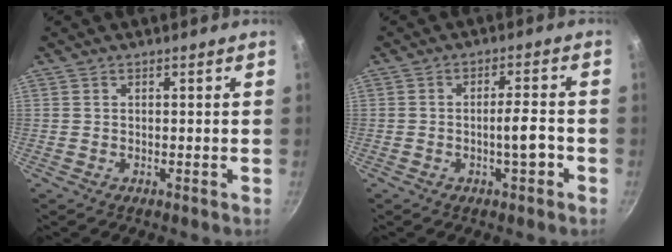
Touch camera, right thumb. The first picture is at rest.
{"total": 5.8, "force": [-2.3, 2.1, 4.9], "torque": [-0.046, 0.023, -0.030]}